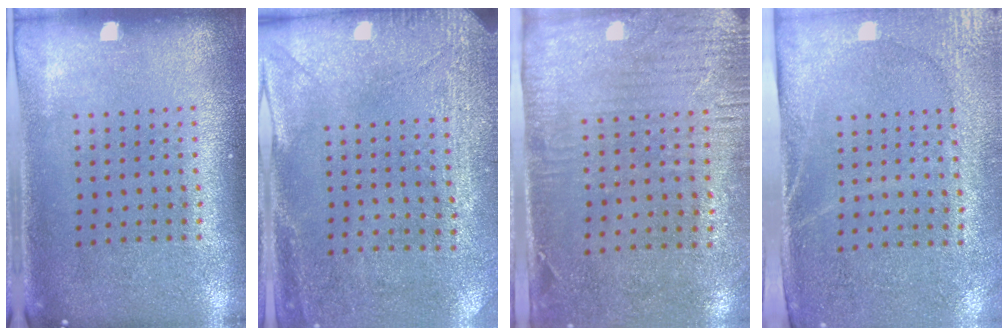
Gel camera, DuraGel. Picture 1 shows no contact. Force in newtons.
{"total": 2.9, "press": 2.3, "slide": 1.8}
{"total": 2.9, "press": 2.4, "slide": 1.7}
{"total": 2.7, "press": 2.3, "slide": 1.4}